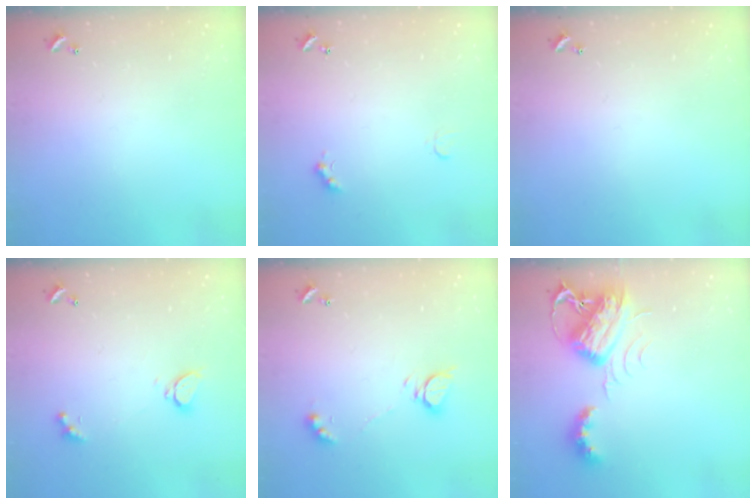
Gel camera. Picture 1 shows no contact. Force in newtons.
{"total": 2.4, "press": 2.3, "slide": 0.5}
{"total": 0.0}
{"total": 2.3, "press": 2.2, "slide": 0.7}
{"total": 6.6, "press": 6.6, "slide": 0.7}
{"total": 8.7, "press": 8.7, "slide": 0.5}